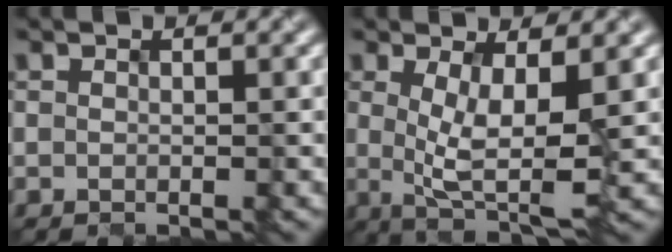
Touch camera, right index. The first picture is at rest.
{"total": 5.4, "force": [0.0, 1.7, 5.1], "torque": [-0.097, -0.013, 0.008]}